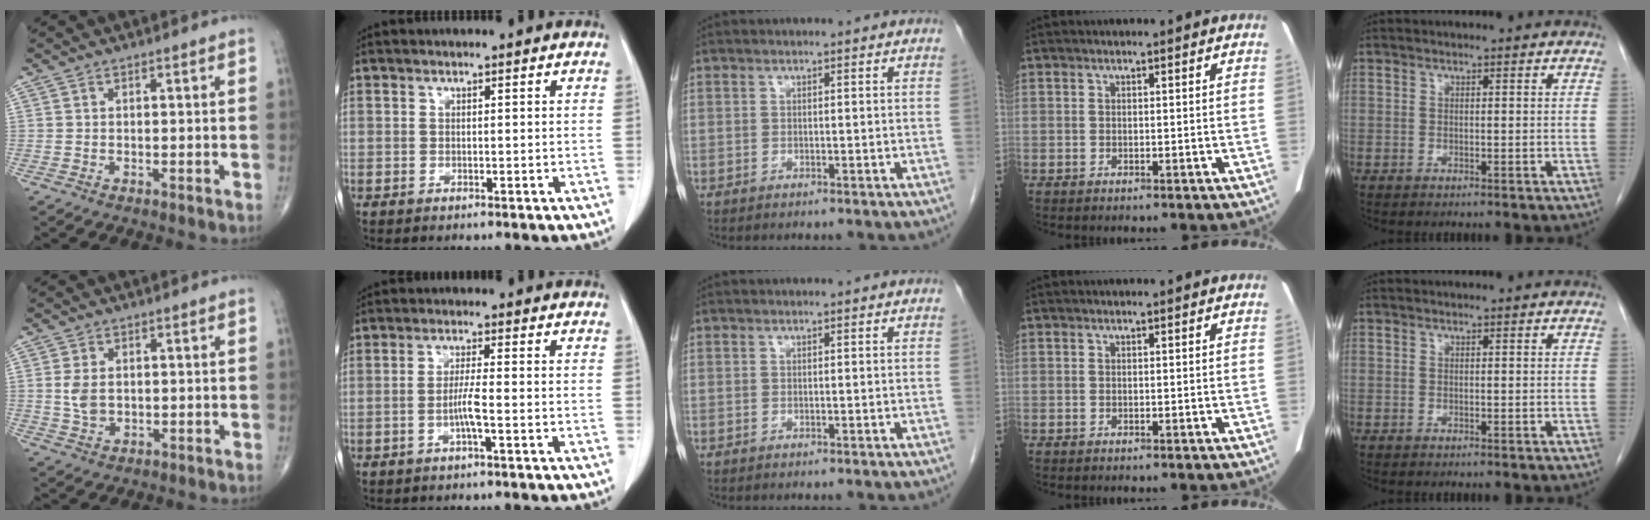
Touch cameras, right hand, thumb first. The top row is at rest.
{"thumb": {"total": 4.2, "force": [0.4, 3.0, 3.0], "torque": [-0.054, -0.003, 0.012]}, "index": {"total": 3.5, "force": [-1.2, 0.0, 3.3], "torque": [-0.066, 0.002, -0.024]}}